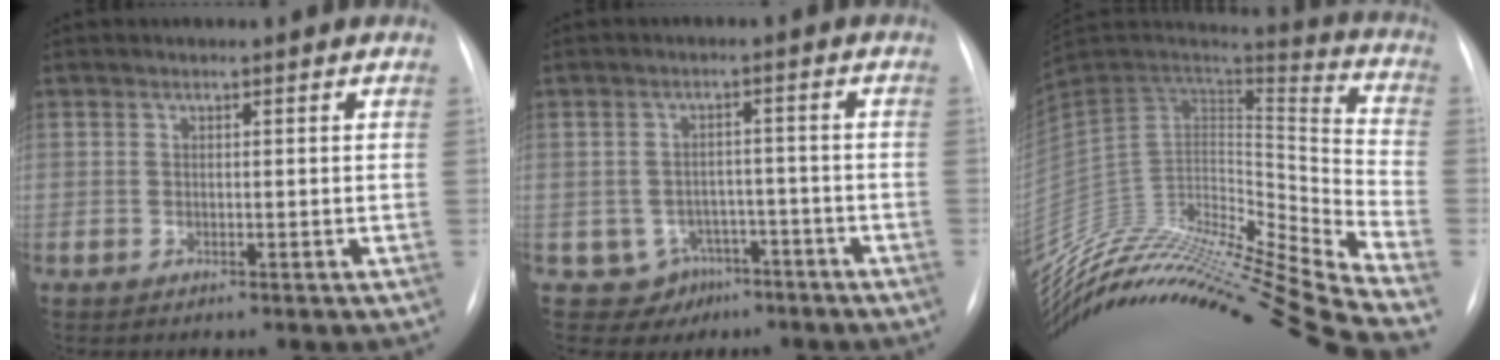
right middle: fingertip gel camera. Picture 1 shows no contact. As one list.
[{"total": 6.2, "force": [-3.4, 5.1, 0.3], "torque": [0.001, 0.012, -0.039]}, {"total": 32.1, "force": [-28.9, 0.0, 13.9], "torque": [-0.196, -0.018, -0.457]}]